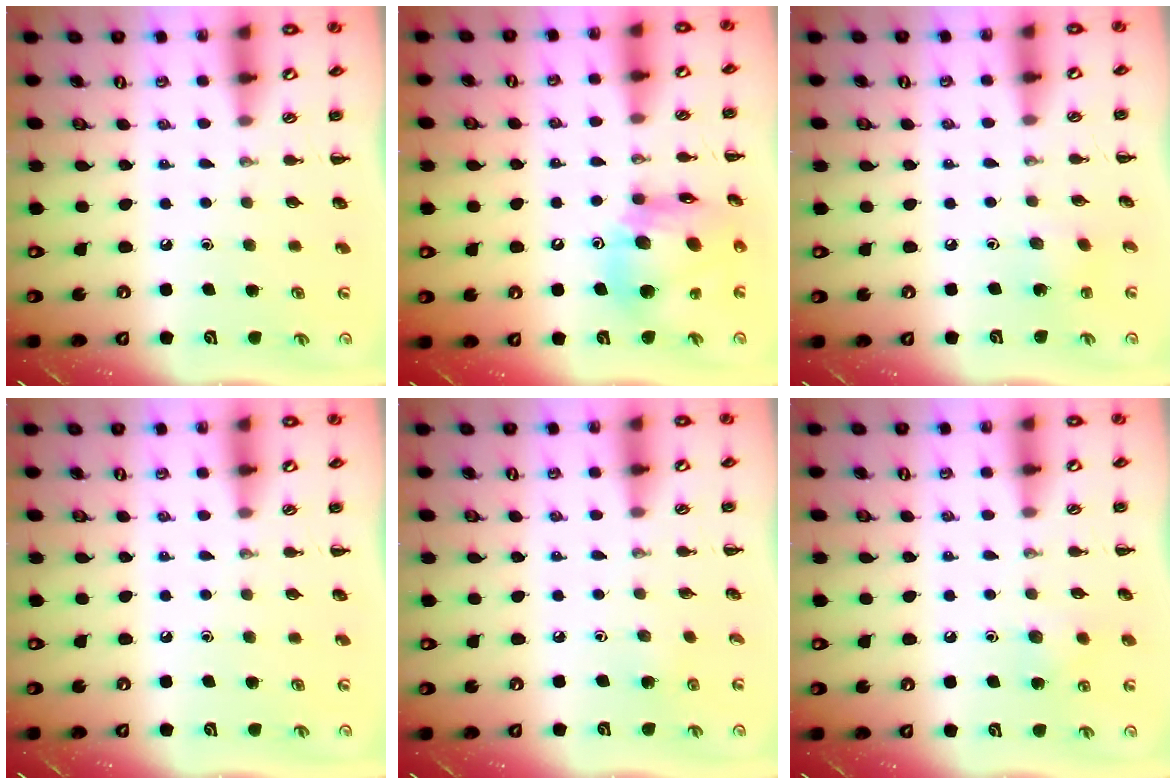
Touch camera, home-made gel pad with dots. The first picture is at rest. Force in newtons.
{"total": 15.1, "press": 14.7, "slide": 3.6}
{"total": 2.0, "press": 1.9, "slide": 0.5}
{"total": 0.0}
{"total": 2.7, "press": 2.6, "slide": 1.0}
{"total": 5.9, "press": 5.7, "slide": 1.4}